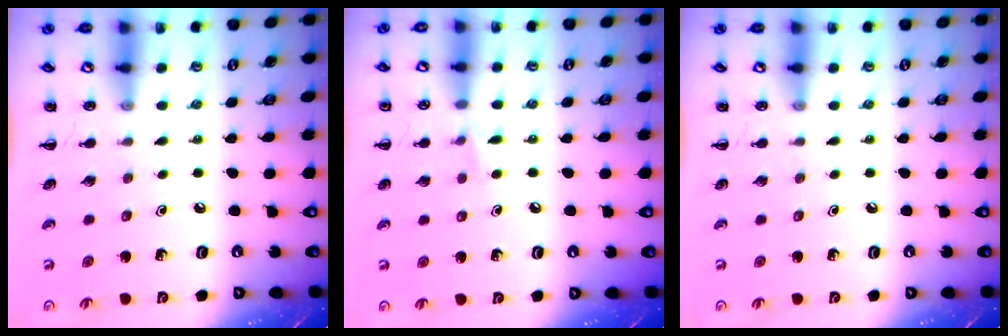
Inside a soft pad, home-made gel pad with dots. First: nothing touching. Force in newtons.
{"total": 4.0, "press": 3.8, "slide": 1.2}
{"total": 0.0}